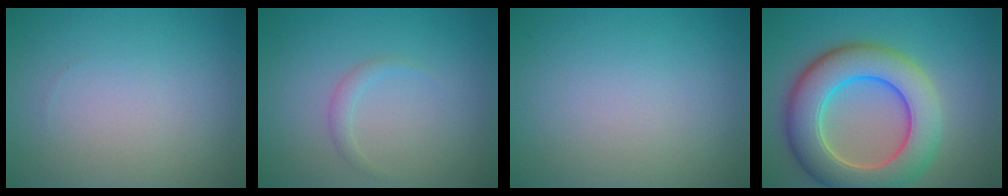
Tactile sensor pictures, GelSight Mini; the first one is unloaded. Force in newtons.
{"total": 1.1, "press": 1.1, "slide": 0.0}
{"total": 0.0}
{"total": 9.5, "press": 9.5, "slide": 0.9}